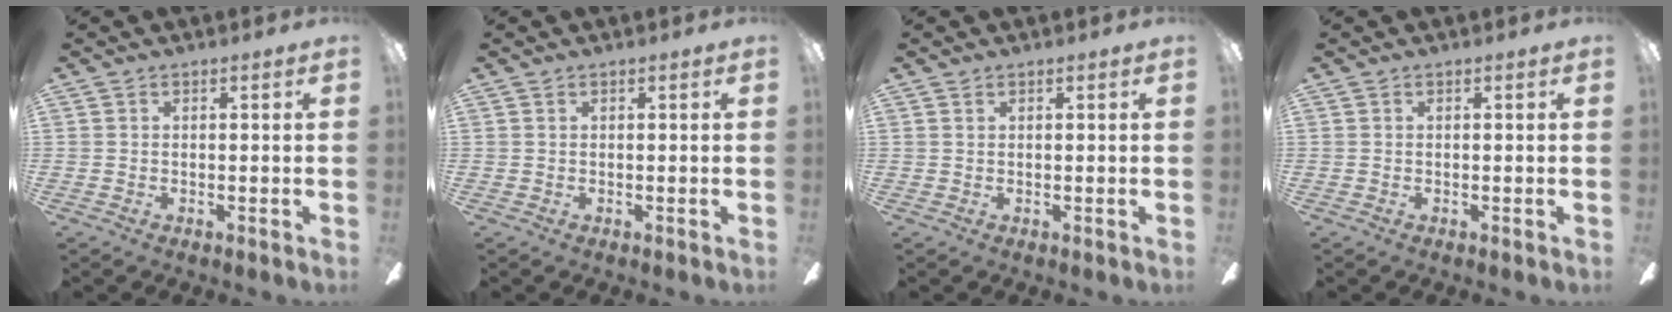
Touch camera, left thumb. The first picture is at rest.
{"total": 0.0}
{"total": 0.5, "force": [0.4, 0.3, 0.1], "torque": [-0.003, 0.003, 0.007]}
{"total": 0.0}